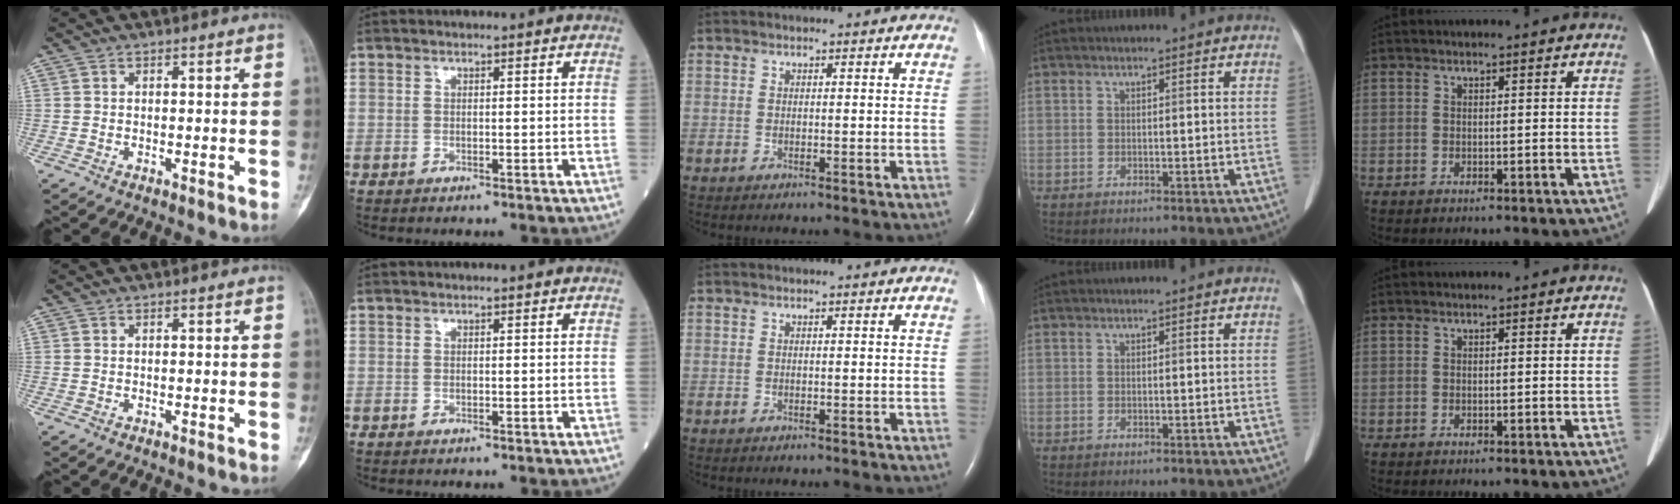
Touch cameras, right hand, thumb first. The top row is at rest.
{}